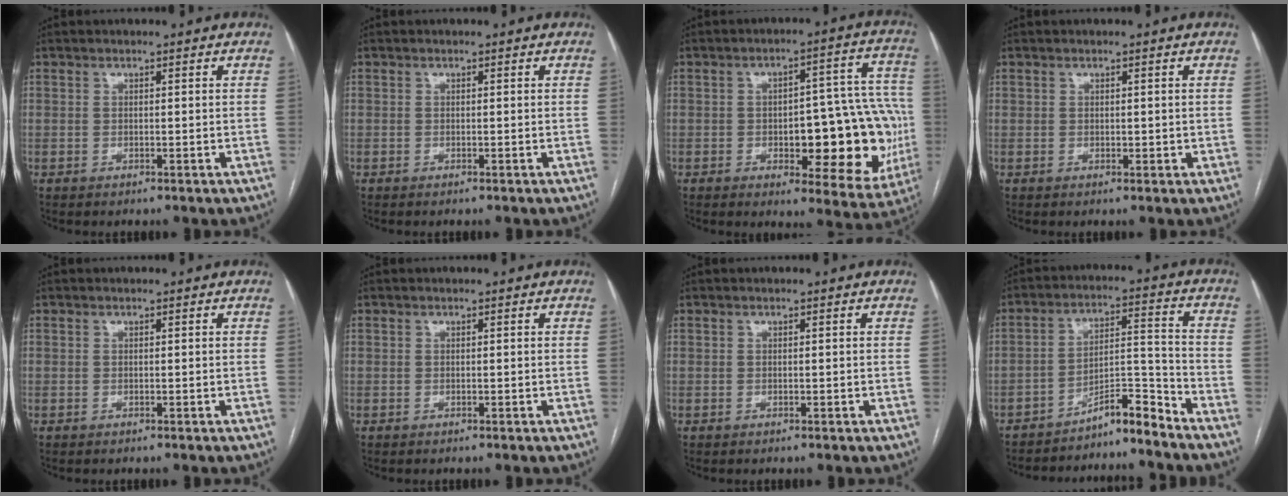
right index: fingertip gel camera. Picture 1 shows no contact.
{"total": 0.0}
{"total": 19.4, "force": [-3.4, 7.2, 17.7], "torque": [-0.165, 0.036, -0.023]}
{"total": 1.2, "force": [0.2, 0.9, 0.7], "torque": [-0.010, 0.002, 0.006]}
{"total": 0.0}
{"total": 0.0}
{"total": 0.0}
{"total": 7.1, "force": [-6.6, 0.2, 2.6], "torque": [-0.032, 0.026, -0.110]}